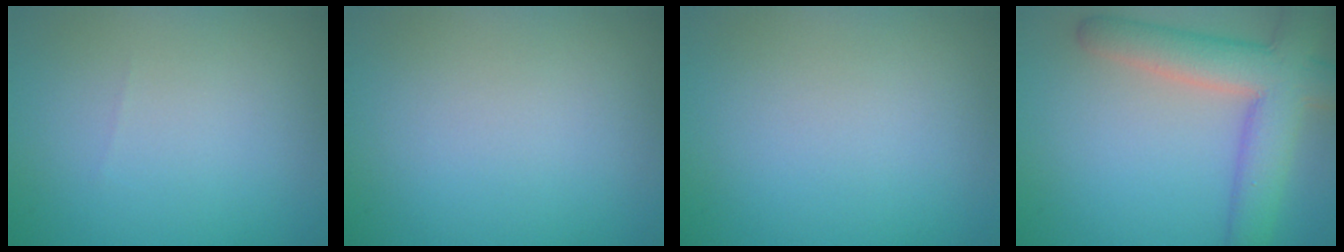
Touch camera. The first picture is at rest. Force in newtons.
{"total": 0.0}
{"total": 0.0}
{"total": 7.5, "press": 7.5, "slide": 0.5}